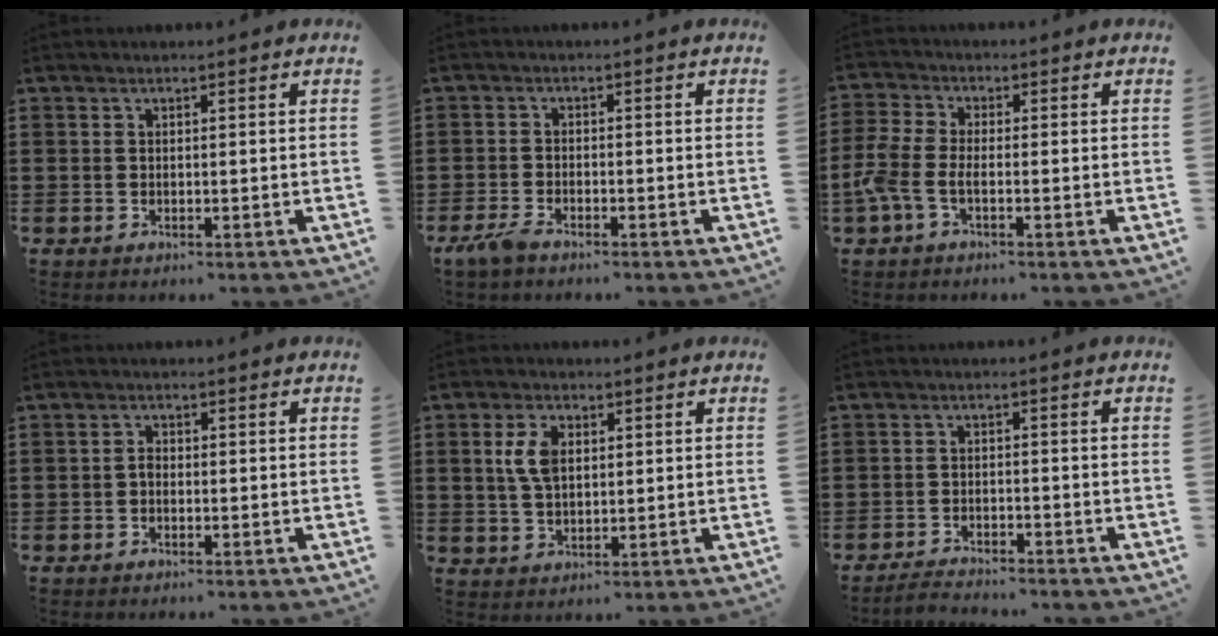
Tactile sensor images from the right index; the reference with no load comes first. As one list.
[{"total": 2.6, "force": [-2.0, 0.7, 1.4], "torque": [-0.045, -0.003, -0.046]}, {"total": 4.3, "force": [-1.9, 1.6, 3.5], "torque": [-0.102, -0.012, -0.045]}, {"total": 1.2, "force": [-0.5, 0.7, 0.8], "torque": [-0.018, 0.001, -0.010]}, {"total": 5.2, "force": [1.2, 3.0, 4.1], "torque": [-0.096, 0.010, 0.018]}, {"total": 2.6, "force": [-2.6, 0.1, 0.0], "torque": [-0.006, 0.001, -0.055]}]